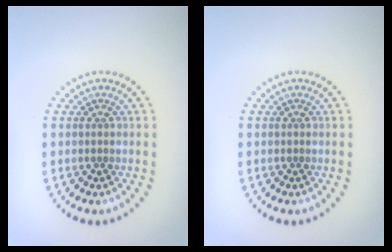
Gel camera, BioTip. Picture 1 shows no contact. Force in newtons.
{"total": 0.0}